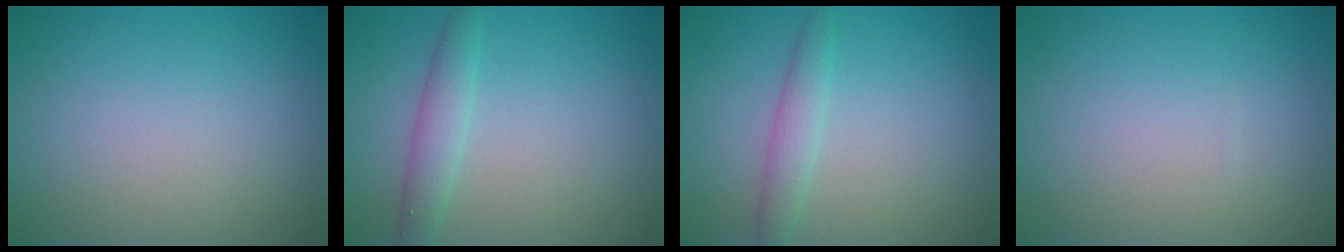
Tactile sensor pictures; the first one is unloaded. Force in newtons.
{"total": 2.3, "press": 2.3, "slide": 0.1}
{"total": 2.1, "press": 2.1, "slide": 0.1}
{"total": 0.0}